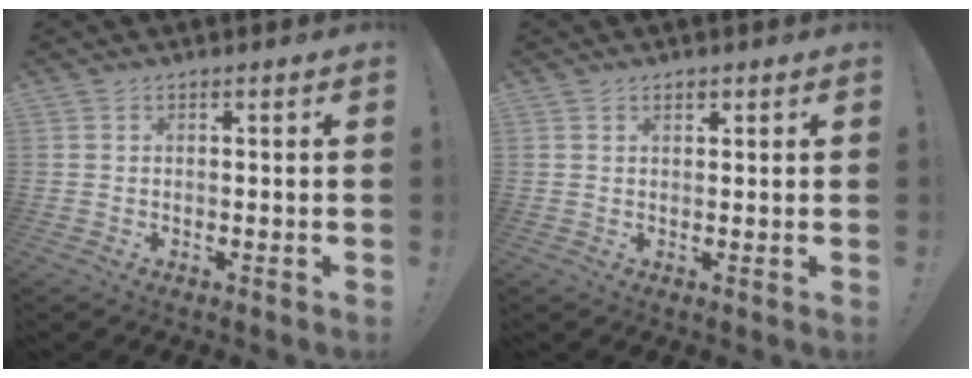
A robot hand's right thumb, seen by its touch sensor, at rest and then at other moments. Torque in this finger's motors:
{"motor_torque": [-0.21, 0.26, 0.02, -0.03, 0.00]}